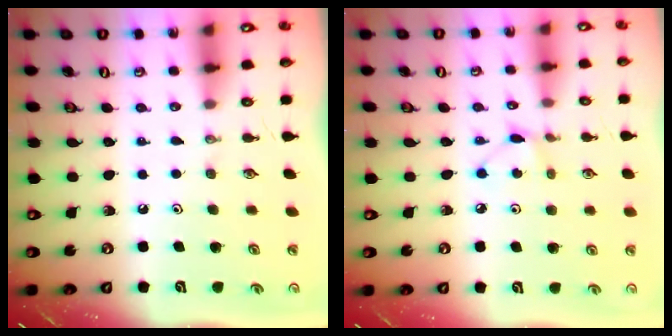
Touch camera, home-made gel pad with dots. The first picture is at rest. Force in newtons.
{"total": 4.6, "press": 4.6, "slide": 0.5}